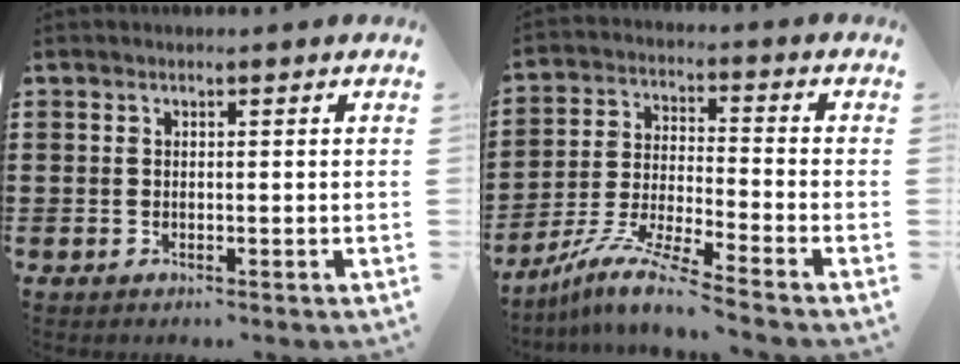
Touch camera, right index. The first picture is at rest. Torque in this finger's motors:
{"motor_torque": [-0.29, 1.77, -1.05, -0.21]}